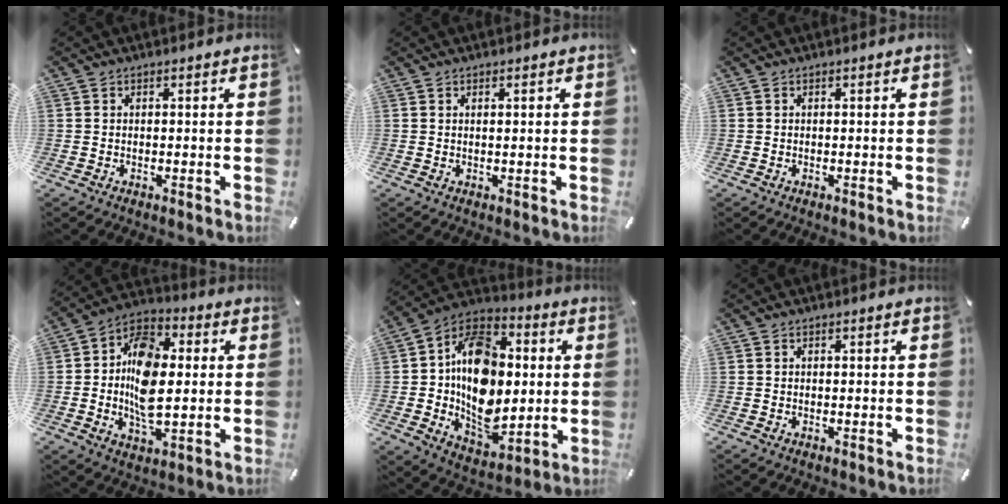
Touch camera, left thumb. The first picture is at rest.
{"total": 1.0, "force": [0.3, 0.0, 0.9], "torque": [-0.017, -0.002, 0.005]}
{"total": 0.0}
{"total": 14.1, "force": [-0.6, 9.0, 10.8], "torque": [-0.205, 0.004, -0.009]}
{"total": 19.8, "force": [-0.2, 14.9, 13.0], "torque": [-0.210, -0.008, 0.001]}
{"total": 0.0}